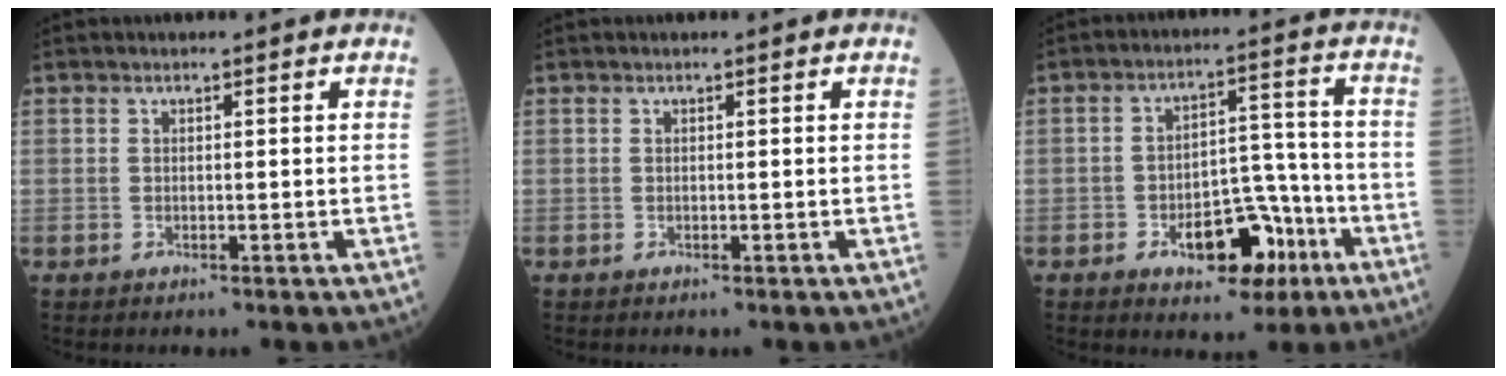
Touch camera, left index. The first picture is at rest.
{"total": 0.0}
{"total": 9.9, "force": [-5.0, 5.2, 6.8], "torque": [-0.100, 0.025, -0.069]}